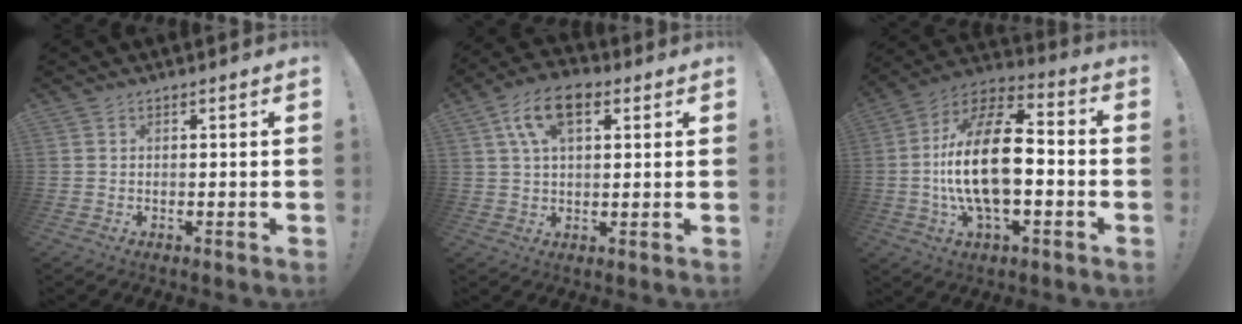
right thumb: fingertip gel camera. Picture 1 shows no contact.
{"total": 11.1, "force": [4.3, 6.0, 8.4], "torque": [-0.147, 0.009, 0.081]}
{"total": 21.7, "force": [-2.6, 10.4, 18.9], "torque": [-0.359, 0.013, -0.045]}